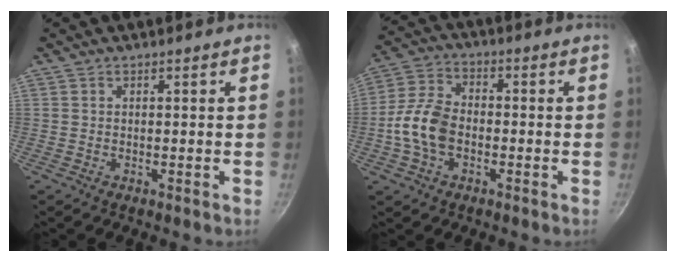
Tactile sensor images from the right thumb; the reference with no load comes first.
{"total": 10.1, "force": [-2.3, 6.7, 7.2], "torque": [-0.132, 0.031, -0.054]}